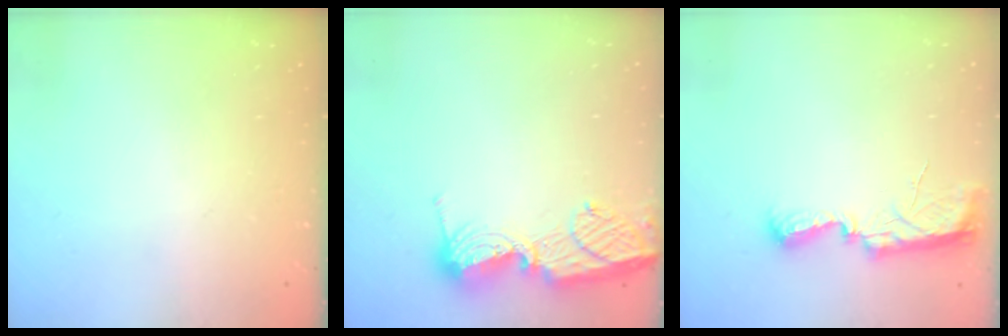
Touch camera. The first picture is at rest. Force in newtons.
{"total": 12.7, "press": 12.6, "slide": 1.2}
{"total": 10.5, "press": 9.0, "slide": 5.3}